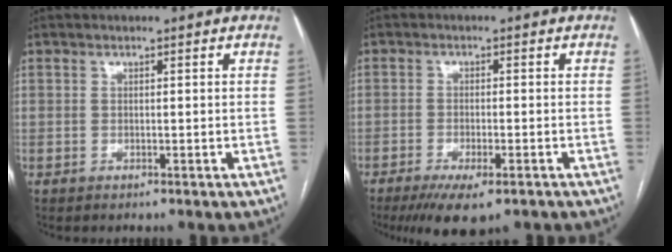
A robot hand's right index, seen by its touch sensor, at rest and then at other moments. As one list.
[{"total": 7.4, "force": [-4.9, 1.9, 5.1], "torque": [-0.084, -0.017, -0.074]}]